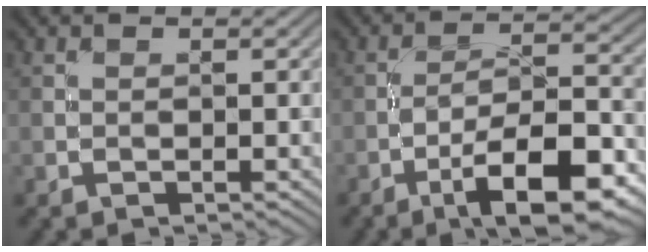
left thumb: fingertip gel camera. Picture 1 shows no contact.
{"total": 12.3, "force": [-7.0, 3.5, 9.5], "torque": [-0.153, 0.004, -0.118]}